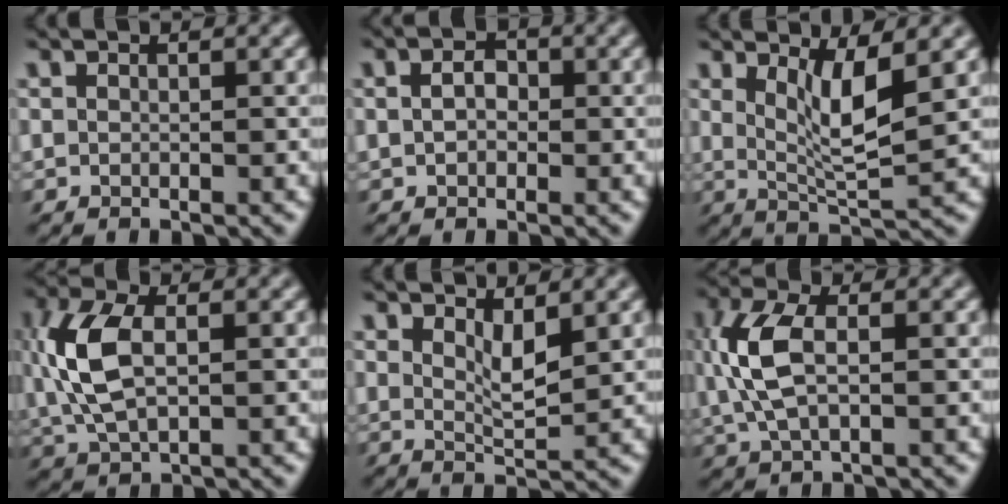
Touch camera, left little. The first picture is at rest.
{"total": 2.9, "force": [-0.4, 2.2, 1.9], "torque": [-0.031, 0.008, -0.014]}
{"total": 4.1, "force": [1.4, 0.3, 3.8], "torque": [-0.074, -0.013, 0.030]}
{"total": 7.1, "force": [0.1, 3.5, 6.2], "torque": [-0.145, 0.012, -0.007]}
{"total": 2.4, "force": [1.2, 0.6, 2.0], "torque": [-0.043, -0.006, 0.021]}
{"total": 6.4, "force": [0.1, 3.0, 5.6], "torque": [-0.138, 0.011, -0.006]}